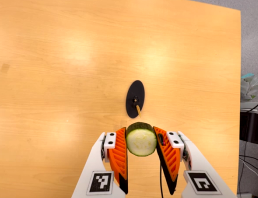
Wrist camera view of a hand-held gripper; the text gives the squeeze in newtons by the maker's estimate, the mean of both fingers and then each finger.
{"total": 13.6, "left": 14.2, "right": 12.9}